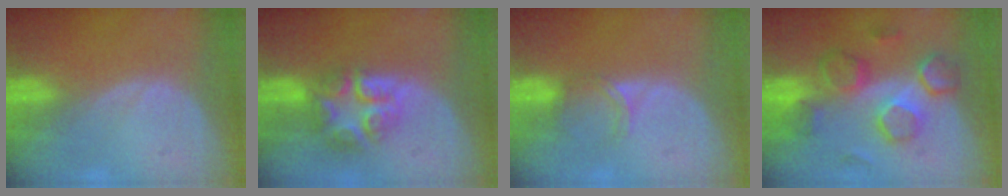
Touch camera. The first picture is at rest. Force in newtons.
{"total": 7.7, "press": 6.7, "slide": 3.7}
{"total": 2.9, "press": 2.5, "slide": 1.5}
{"total": 8.6, "press": 8.5, "slide": 1.6}